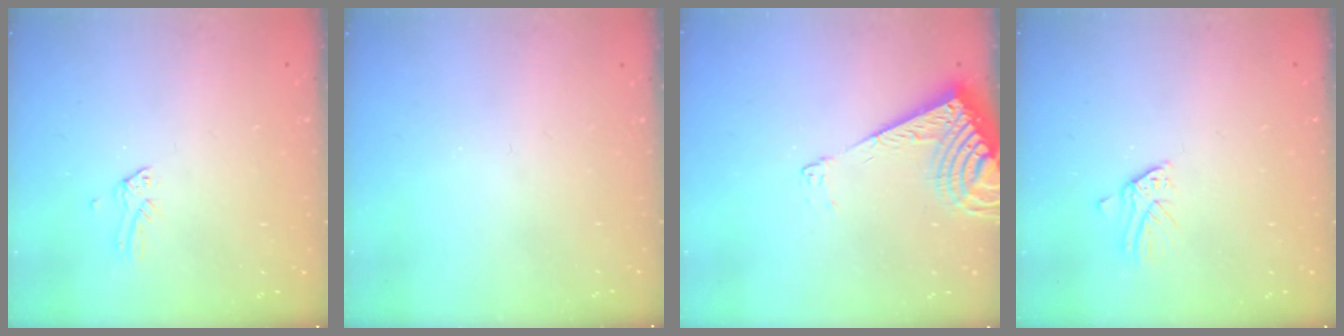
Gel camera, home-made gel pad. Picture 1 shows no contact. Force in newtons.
{"total": 0.0}
{"total": 10.1, "press": 10.0, "slide": 1.3}
{"total": 1.4, "press": 1.4, "slide": 0.2}